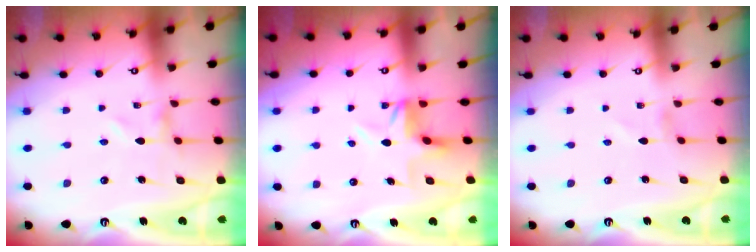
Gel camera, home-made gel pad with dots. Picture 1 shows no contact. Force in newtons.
{"total": 3.8, "press": 3.8, "slide": 0.4}
{"total": 1.2, "press": 1.2, "slide": 0.1}